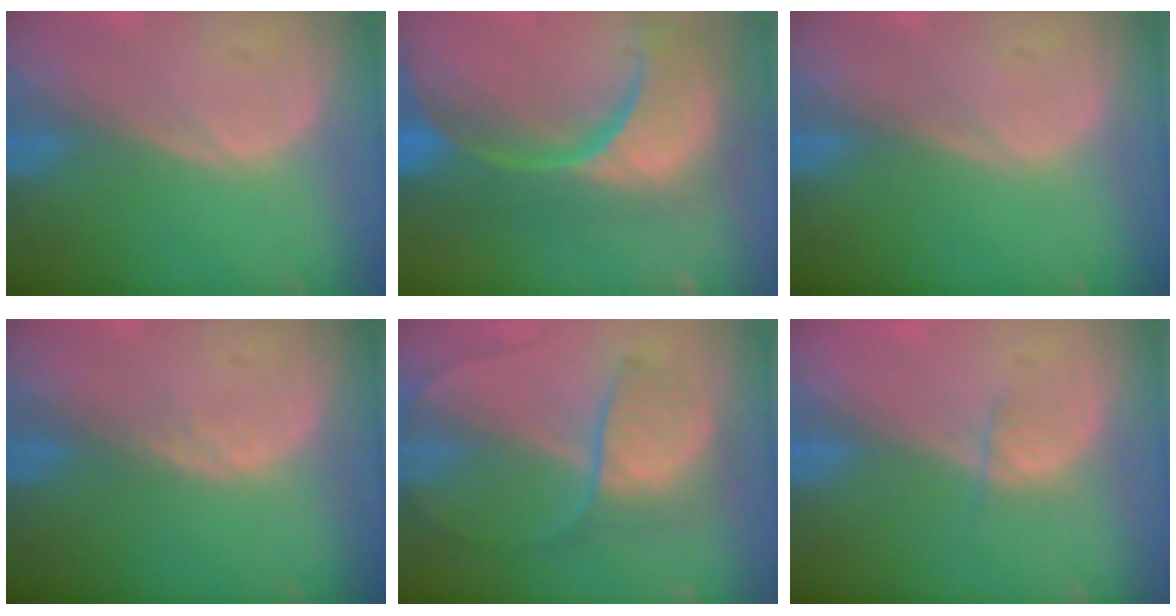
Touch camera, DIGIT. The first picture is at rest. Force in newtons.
{"total": 15.3, "press": 12.1, "slide": 9.4}
{"total": 0.0}
{"total": 0.7, "press": 0.6, "slide": 0.2}
{"total": 6.7, "press": 6.6, "slide": 1.5}
{"total": 1.9, "press": 1.7, "slide": 0.8}